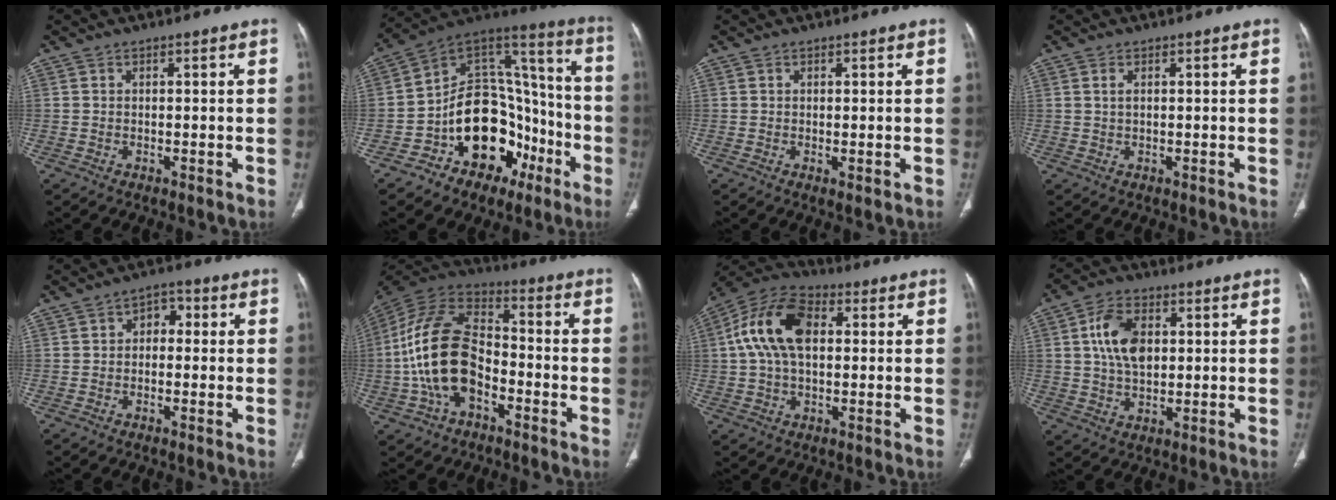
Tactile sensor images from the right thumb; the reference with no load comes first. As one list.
[{"total": 23.9, "force": [-9.4, 15.9, 15.1], "torque": [-0.178, 0.100, -0.135]}, {"total": 1.2, "force": [-0.3, 0.4, 1.1], "torque": [-0.022, -0.005, -0.002]}, {"total": 1.2, "force": [0.4, 0.6, 1.0], "torque": [-0.025, 0.004, 0.010]}, {"total": 3.8, "force": [0.2, 2.8, 2.6], "torque": [-0.017, 0.015, -0.009]}, {"total": 18.7, "force": [-4.6, 11.3, 14.2], "torque": [-0.272, 0.039, -0.088]}, {"total": 14.2, "force": [2.2, 8.5, 11.2], "torque": [-0.217, 0.029, 0.032]}, {"total": 9.7, "force": [1.9, 6.0, 7.4], "torque": [-0.126, 0.000, 0.036]}]